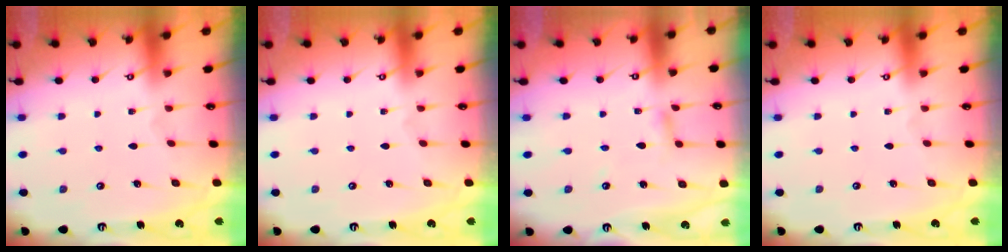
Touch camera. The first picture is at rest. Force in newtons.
{"total": 0.0}
{"total": 2.9, "press": 2.9, "slide": 0.1}
{"total": 0.0}